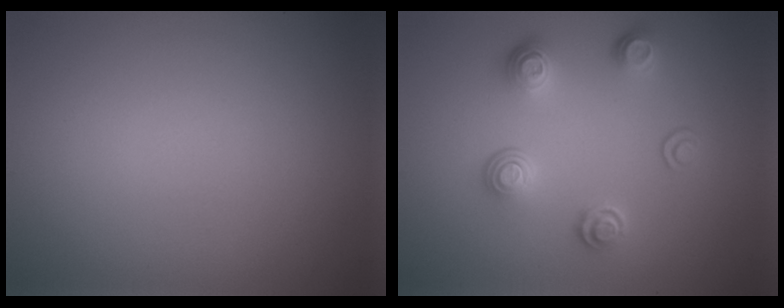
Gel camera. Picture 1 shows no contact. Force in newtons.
{"total": 3.8, "press": 2.8, "slide": 2.7}